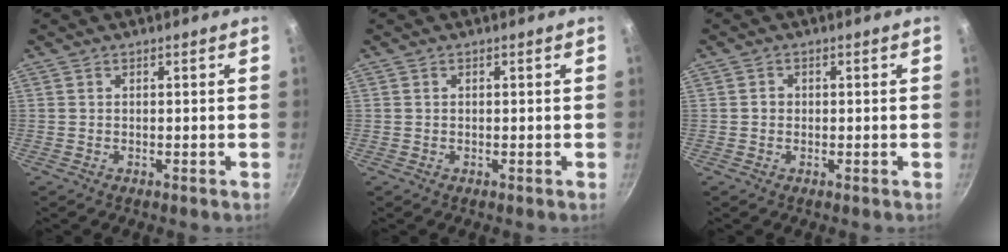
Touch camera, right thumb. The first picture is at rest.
{"total": 0.0}
{"total": 1.2, "force": [-0.1, 1.1, 0.5], "torque": [-0.004, 0.004, -0.003]}